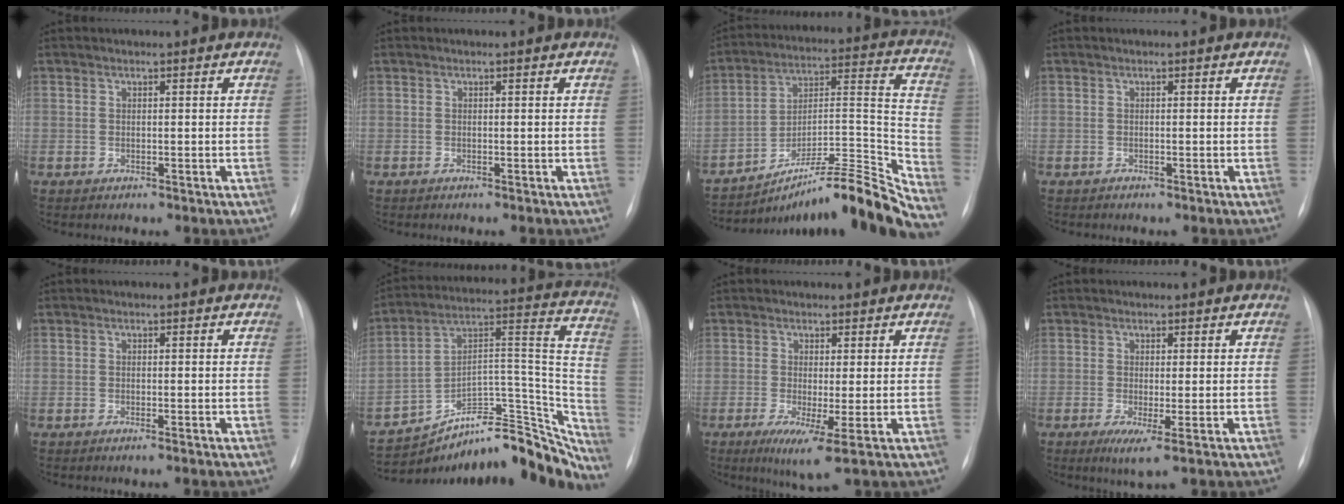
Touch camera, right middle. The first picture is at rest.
{"total": 0.0}
{"total": 19.9, "force": [-17.3, -1.0, 9.8], "torque": [-0.121, 0.037, -0.275]}
{"total": 0.0}
{"total": 0.6, "force": [-0.4, -0.2, 0.3], "torque": [-0.002, 0.003, -0.011]}
{"total": 22.0, "force": [-20.2, 6.5, 6.0], "torque": [-0.055, 0.073, -0.297]}
{"total": 5.2, "force": [-1.4, 0.1, 5.1], "torque": [-0.088, -0.018, -0.021]}
{"total": 3.3, "force": [-1.0, 0.0, 3.1], "torque": [-0.052, -0.012, -0.016]}